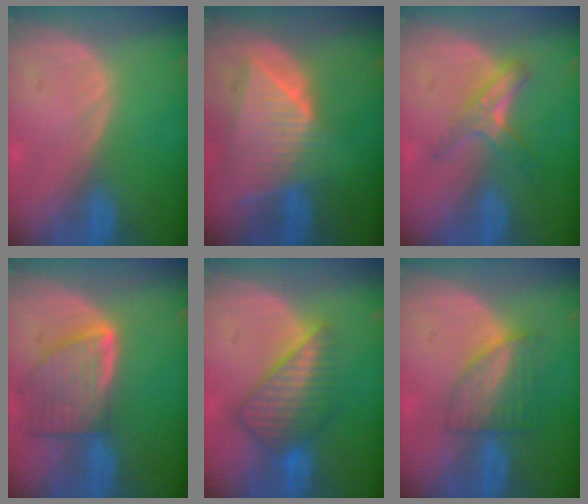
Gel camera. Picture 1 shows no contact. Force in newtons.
{"total": 9.1, "press": 8.0, "slide": 4.3}
{"total": 5.4, "press": 4.8, "slide": 2.6}
{"total": 8.0, "press": 7.2, "slide": 3.5}
{"total": 7.3, "press": 6.9, "slide": 2.2}
{"total": 6.0, "press": 5.6, "slide": 2.2}